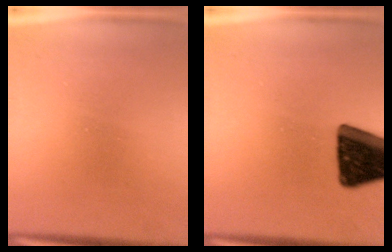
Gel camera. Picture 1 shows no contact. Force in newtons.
{"total": 16.2}